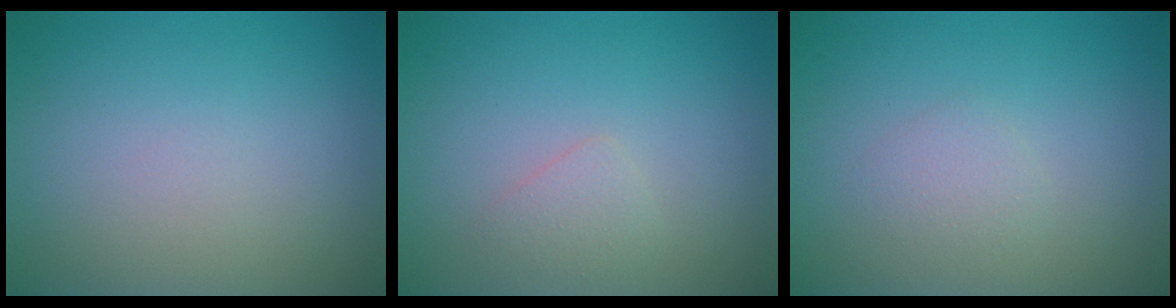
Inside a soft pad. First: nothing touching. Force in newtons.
{"total": 1.1, "press": 1.1, "slide": 0.1}
{"total": 1.1, "press": 1.1, "slide": 0.0}